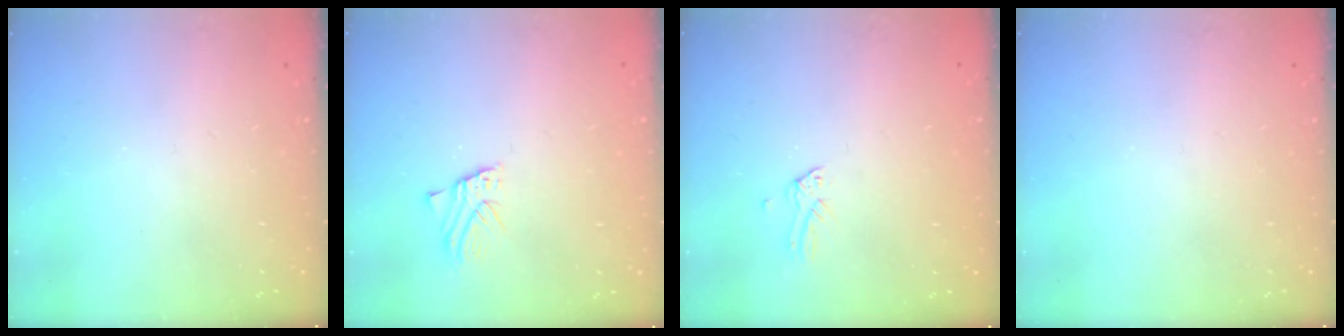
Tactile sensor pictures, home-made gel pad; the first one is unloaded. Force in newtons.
{"total": 1.1, "press": 1.1, "slide": 0.2}
{"total": 0.0}
{"total": 0.0}